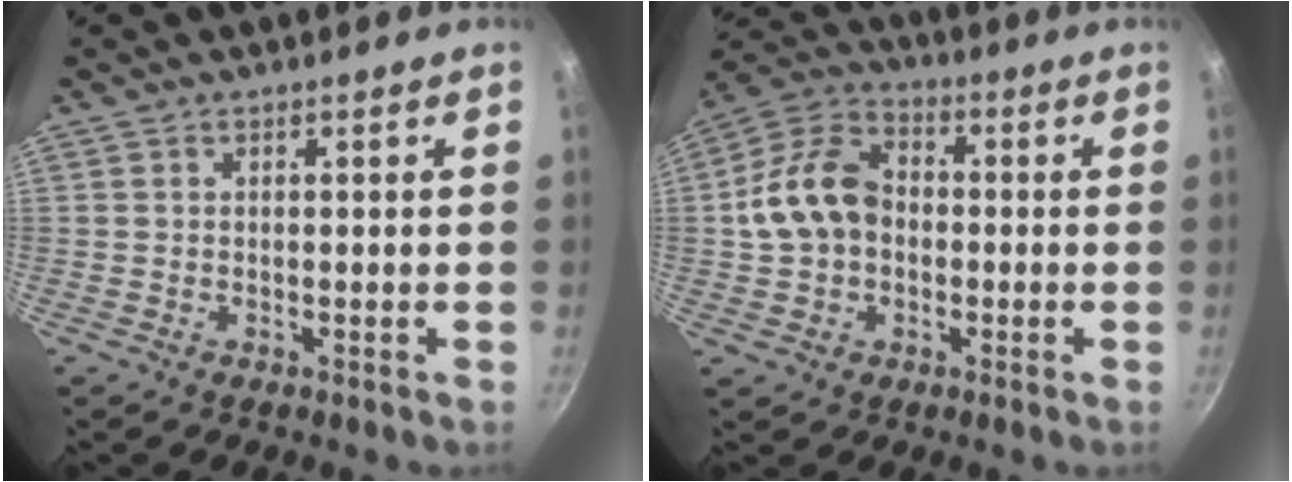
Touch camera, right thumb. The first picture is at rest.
{"total": 12.3, "force": [-0.4, 9.2, 8.2], "torque": [-0.131, 0.031, -0.023]}